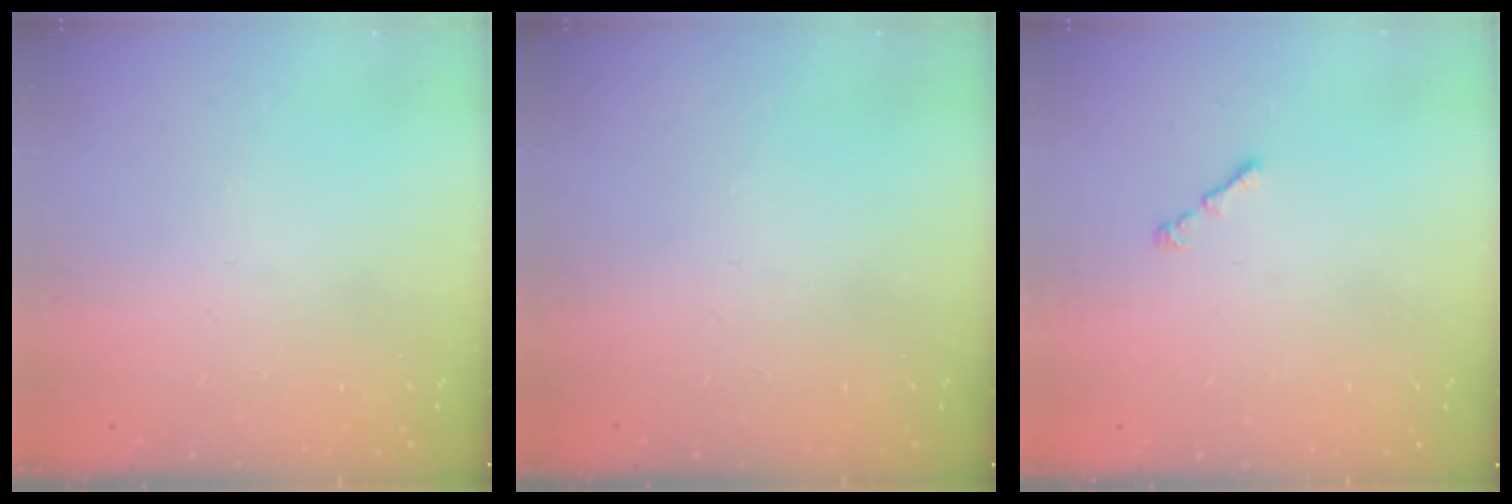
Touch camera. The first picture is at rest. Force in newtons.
{"total": 0.0}
{"total": 1.0, "press": 0.9, "slide": 0.5}